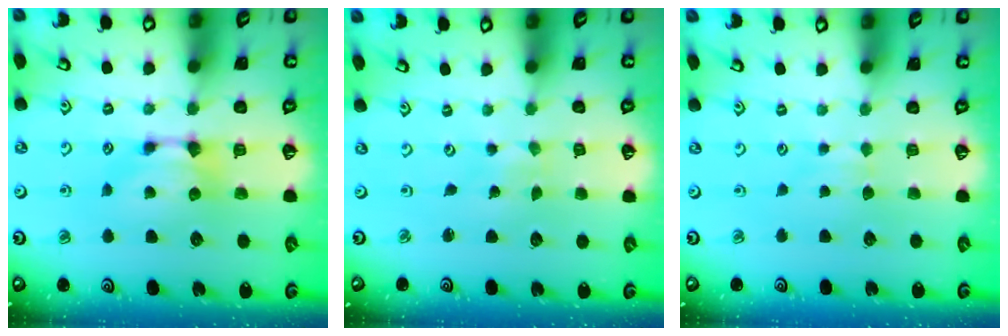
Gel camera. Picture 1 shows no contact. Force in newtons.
{"total": 5.2, "press": 5.2, "slide": 0.2}
{"total": 3.1, "press": 3.1, "slide": 0.3}